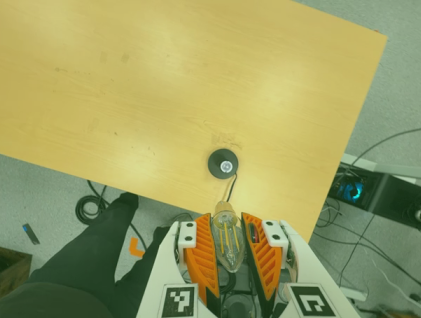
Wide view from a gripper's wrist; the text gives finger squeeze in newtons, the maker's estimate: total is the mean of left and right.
{"total": 13.4, "left": 14.1, "right": 12.8}